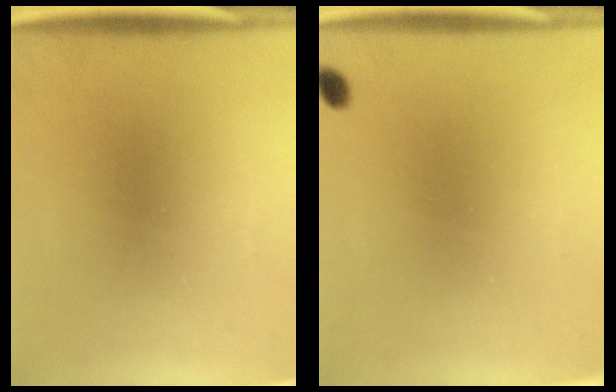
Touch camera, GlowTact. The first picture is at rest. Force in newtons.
{"total": 1.2}